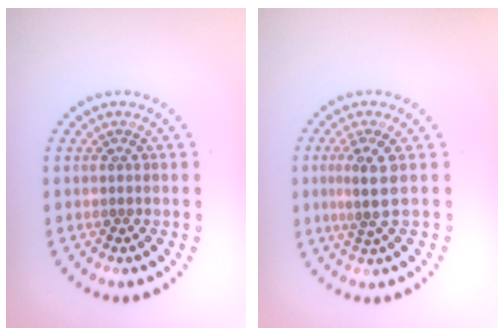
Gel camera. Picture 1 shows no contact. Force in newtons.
{"total": 2.4, "press": 2.0, "slide": 1.4}